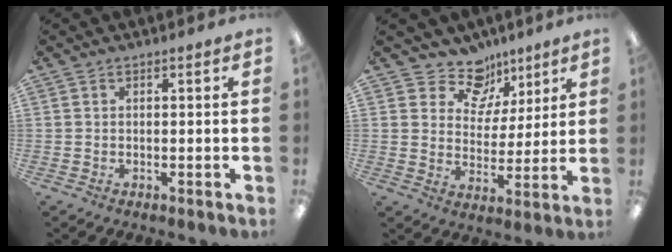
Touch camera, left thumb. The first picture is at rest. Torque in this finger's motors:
{"motor_torque": [-0.27, -0.19, -0.56, 0.05, 0.00]}